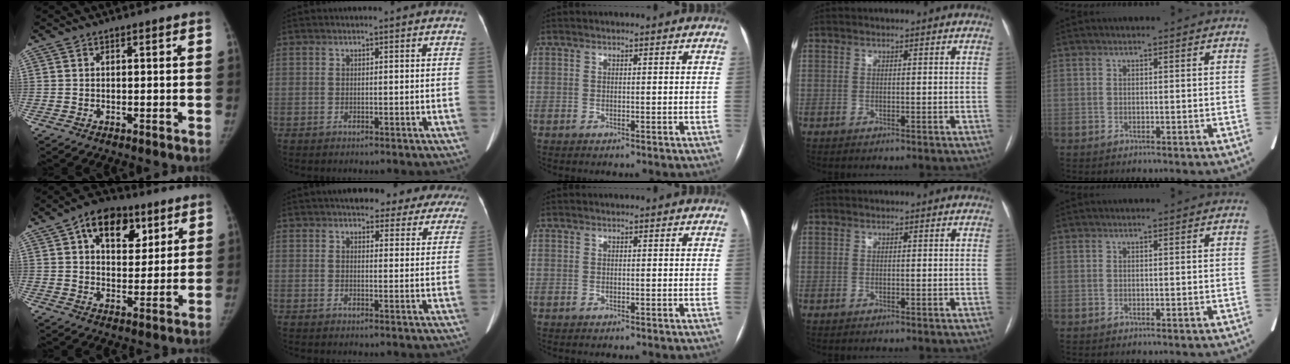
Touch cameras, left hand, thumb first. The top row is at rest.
{"thumb": {"total": 13.2, "force": [6.2, 8.3, 8.2], "torque": [-0.083, -0.013, 0.096]}, "index": {"total": 15.5, "force": [13.5, 5.3, 5.5], "torque": [-0.038, 0.009, 0.139]}}